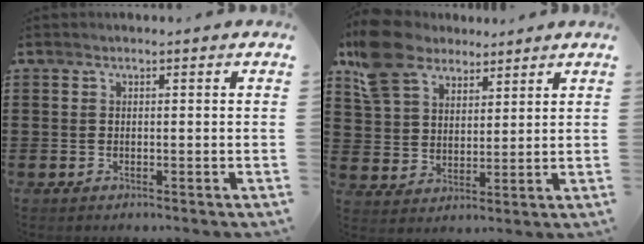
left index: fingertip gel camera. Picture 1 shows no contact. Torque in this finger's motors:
{"motor_torque": [2.14, 0.00, 0.65, 0.13]}